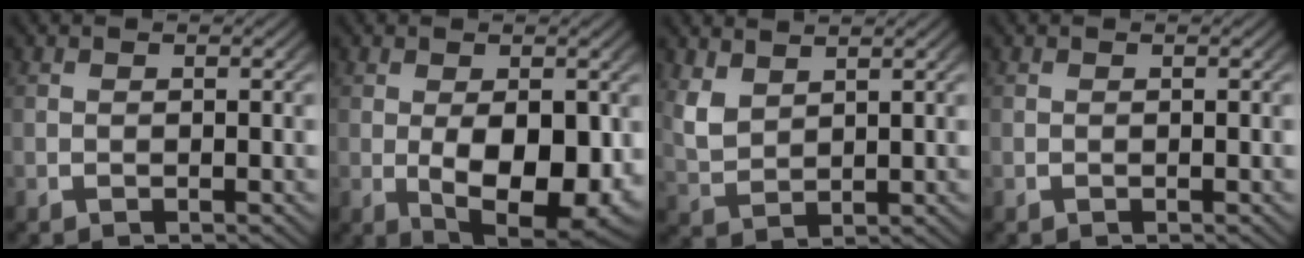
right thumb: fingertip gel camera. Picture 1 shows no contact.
{"total": 9.4, "force": [-1.5, 5.5, 7.4], "torque": [-0.141, -0.050, 0.003]}
{"total": 3.1, "force": [1.9, 1.8, 1.7], "torque": [-0.045, -0.005, 0.049]}
{"total": 0.0}